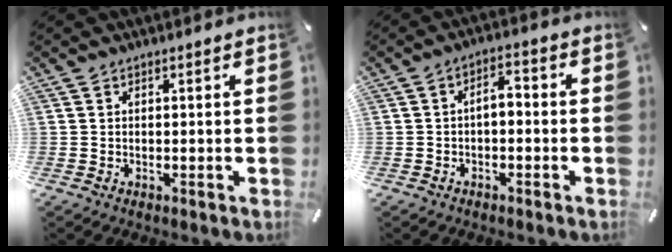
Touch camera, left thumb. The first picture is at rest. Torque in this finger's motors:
{"motor_torque": [-0.24, 0.14, 0.36, -0.20, 0.16]}